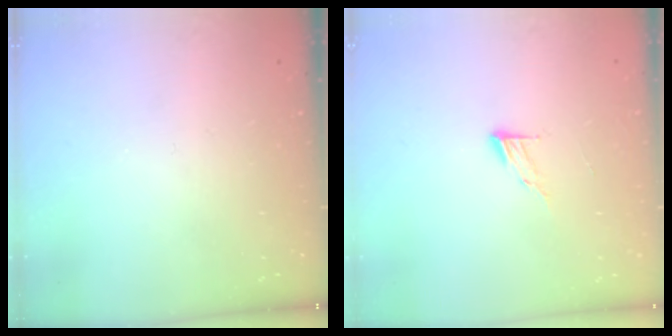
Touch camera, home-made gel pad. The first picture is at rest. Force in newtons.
{"total": 5.0, "press": 4.9, "slide": 0.5}